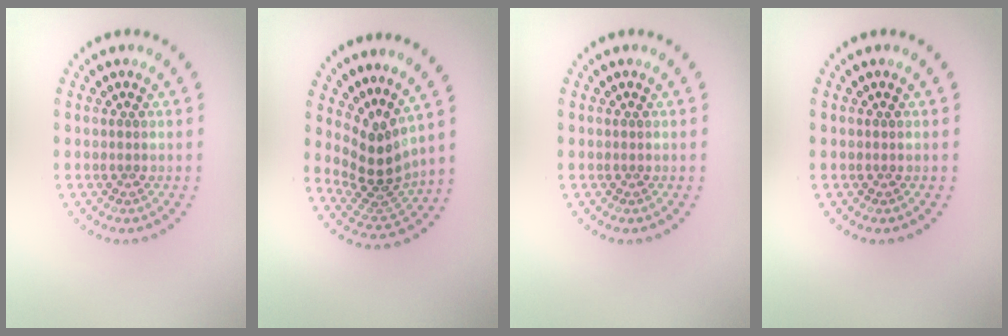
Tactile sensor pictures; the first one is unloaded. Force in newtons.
{"total": 3.8, "press": 2.7, "slide": 2.7}
{"total": 0.0}
{"total": 0.0}